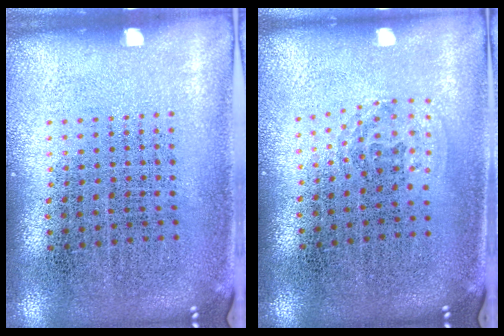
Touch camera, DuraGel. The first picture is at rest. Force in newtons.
{"total": 1.0, "press": 0.6, "slide": 0.8}